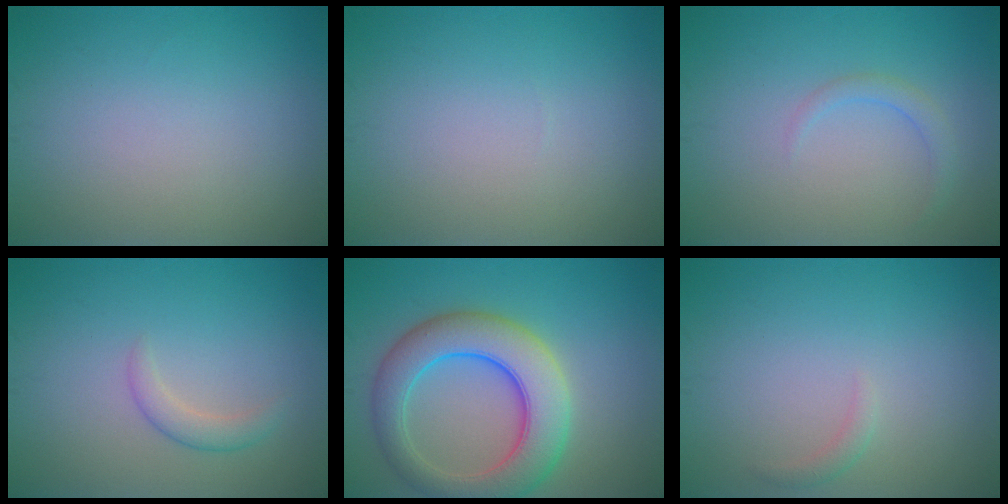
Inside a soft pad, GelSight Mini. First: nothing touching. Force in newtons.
{"total": 0.0}
{"total": 1.3, "press": 1.3, "slide": 0.1}
{"total": 1.7, "press": 1.7, "slide": 0.1}
{"total": 8.0, "press": 8.0, "slide": 0.4}
{"total": 0.8, "press": 0.8, "slide": 0.1}